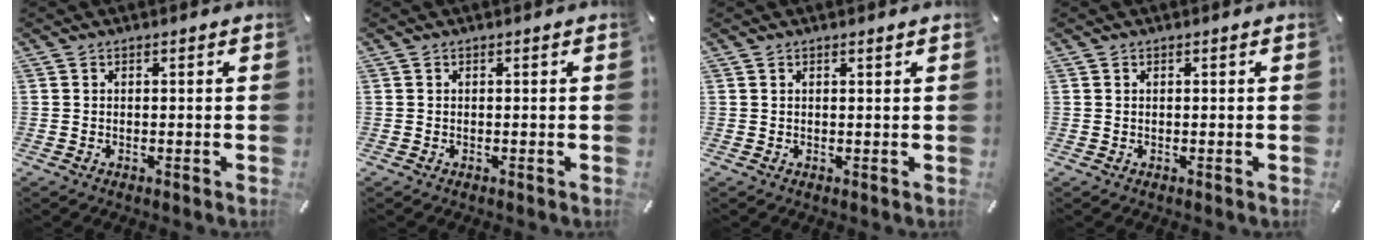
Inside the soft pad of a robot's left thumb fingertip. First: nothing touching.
{"total": 0.0}
{"total": 0.8, "force": [0.5, 0.2, 0.6], "torque": [-0.011, 0.000, 0.009]}
{"total": 0.0}